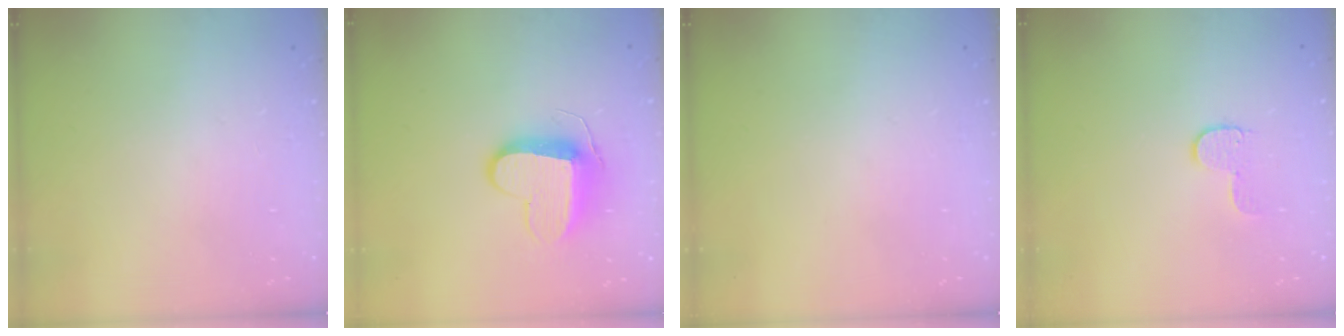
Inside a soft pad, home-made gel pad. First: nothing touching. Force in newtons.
{"total": 10.3, "press": 10.2, "slide": 0.5}
{"total": 0.0}
{"total": 6.1, "press": 6.1, "slide": 0.4}